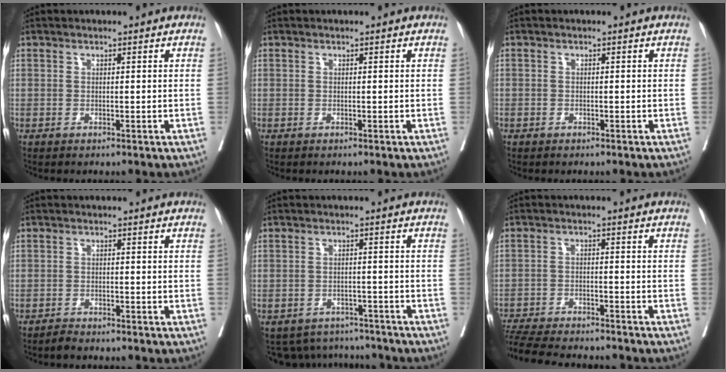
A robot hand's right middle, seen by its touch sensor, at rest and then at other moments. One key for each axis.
{"total": 0.0}
{"total": 1.4, "fx": -0.5, "fy": 1.3, "fz": -0.1, "tx": 0.001, "ty": 0.006, "tz": -0.009}
{"total": 1.2, "fx": -1.2, "fy": 0.1, "fz": 0.1, "tx": -0.005, "ty": -0.002, "tz": -0.022}
{"total": 7.8, "fx": -7.3, "fy": 2.8, "fz": 0.1, "tx": -0.001, "ty": 0.016, "tz": -0.093}
{"total": 13.4, "fx": -12.2, "fy": 1.8, "fz": 5.1, "tx": -0.101, "ty": -0.017, "tz": -0.186}